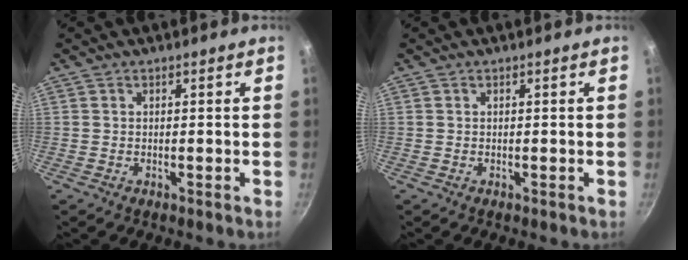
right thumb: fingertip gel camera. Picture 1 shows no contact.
{"total": 0.0}